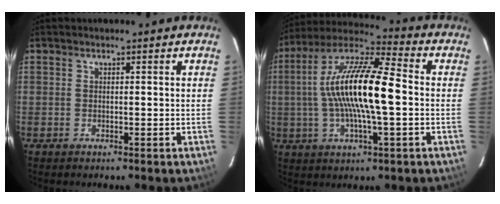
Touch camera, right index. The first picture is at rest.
{"total": 17.7, "force": [-0.2, 3.9, 17.2], "torque": [-0.322, 0.014, -0.018]}